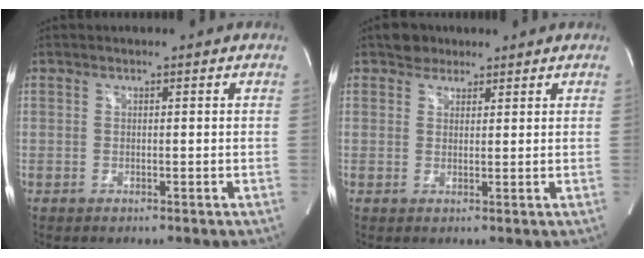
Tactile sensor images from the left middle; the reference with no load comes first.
{"total": 2.6, "force": [1.9, 1.7, 0.3], "torque": [-0.004, 0.011, 0.028]}